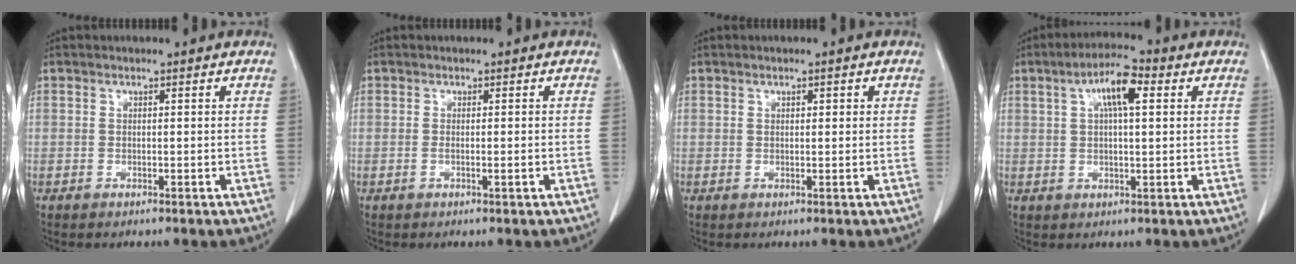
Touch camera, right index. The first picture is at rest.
{"total": 1.4, "force": [-0.3, 0.3, 1.4], "torque": [-0.028, 0.004, 0.000]}
{"total": 1.6, "force": [0.5, 0.7, 1.3], "torque": [-0.025, 0.001, 0.010]}
{"total": 7.3, "force": [2.4, 2.0, 6.6], "torque": [-0.122, 0.017, 0.041]}